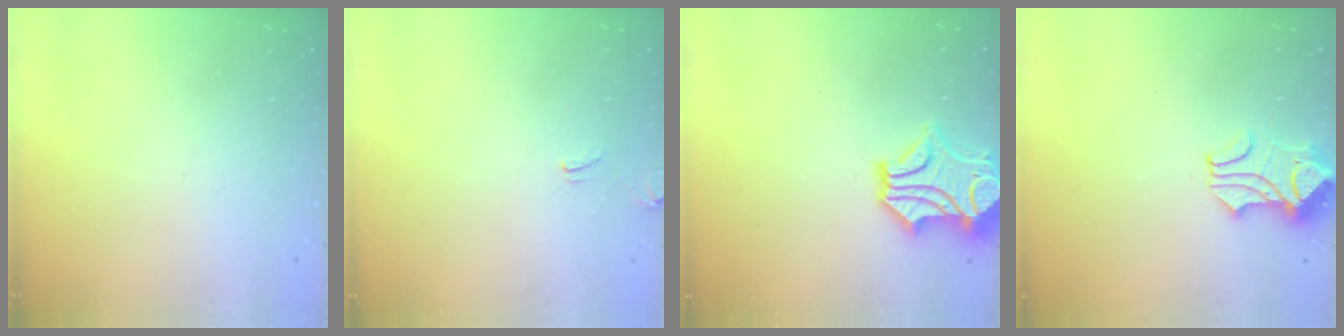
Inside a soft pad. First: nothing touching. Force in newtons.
{"total": 0.0}
{"total": 5.1, "press": 4.8, "slide": 1.8}
{"total": 2.0, "press": 1.7, "slide": 1.1}